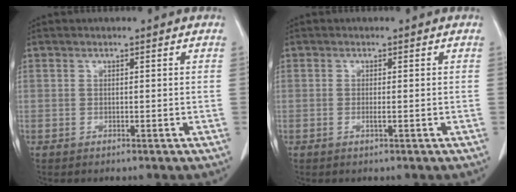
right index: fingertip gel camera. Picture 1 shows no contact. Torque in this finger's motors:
{"motor_torque": [0.01, -0.04, -0.04, -0.01]}